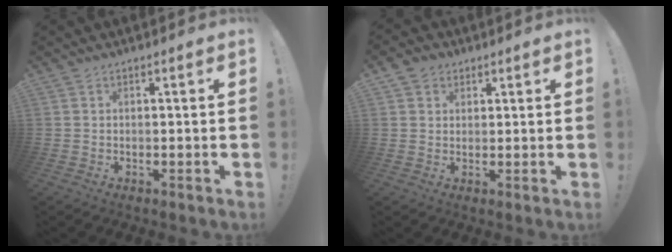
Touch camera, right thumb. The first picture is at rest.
{"total": 3.8, "force": [1.9, 3.2, 1.0], "torque": [-0.018, -0.001, 0.036]}